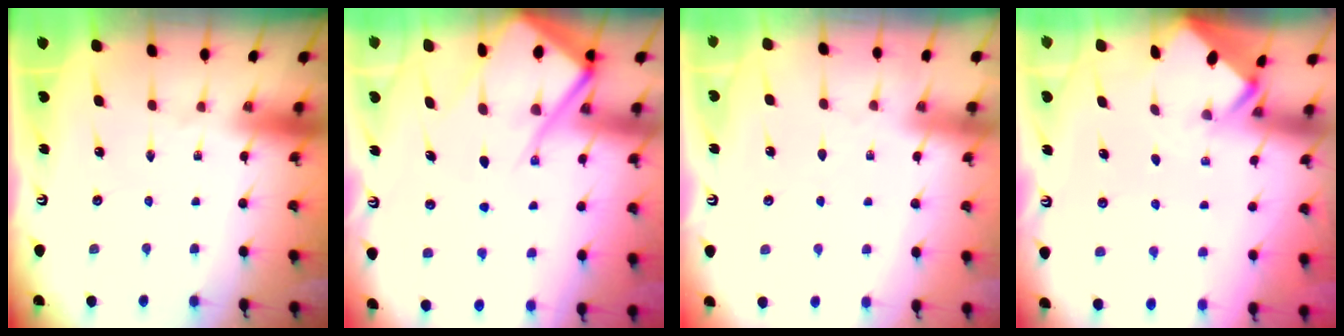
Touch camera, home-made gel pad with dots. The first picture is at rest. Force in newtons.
{"total": 13.9, "press": 13.8, "slide": 1.7}
{"total": 3.0, "press": 3.0, "slide": 0.4}
{"total": 2.4, "press": 2.4, "slide": 0.2}